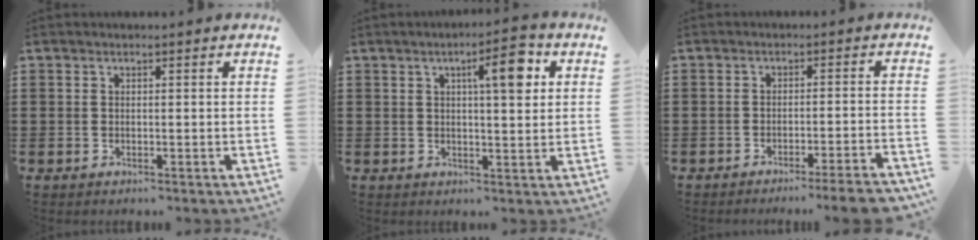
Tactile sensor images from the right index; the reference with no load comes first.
{"total": 6.5, "force": [2.4, 1.8, 5.8], "torque": [-0.088, -0.002, 0.031]}
{"total": 3.5, "force": [-3.0, -0.5, 1.8], "torque": [-0.030, -0.010, -0.058]}